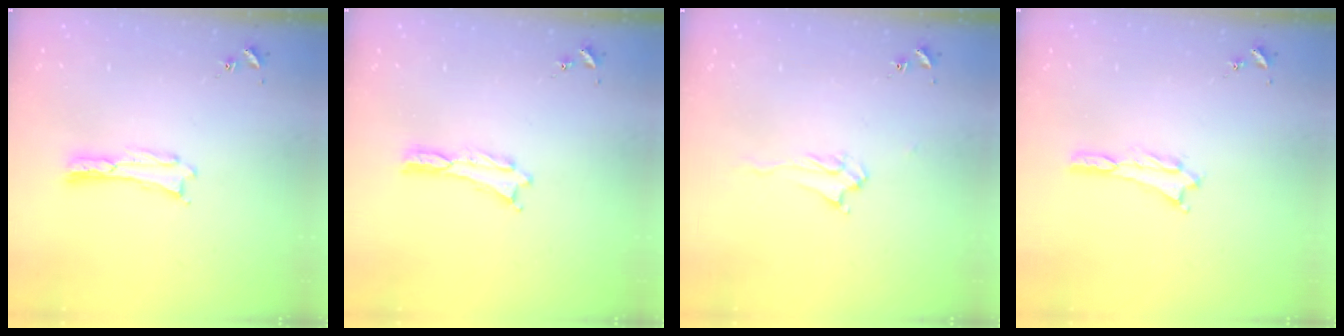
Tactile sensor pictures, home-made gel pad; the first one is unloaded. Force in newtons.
{"total": 0.0}
{"total": 2.5, "press": 2.4, "slide": 0.4}
{"total": 0.7, "press": 0.7, "slide": 0.3}